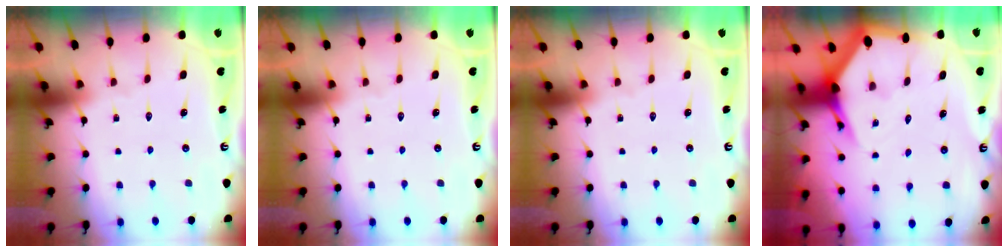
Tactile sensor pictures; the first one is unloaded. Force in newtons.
{"total": 0.0}
{"total": 0.0}
{"total": 5.0, "press": 4.9, "slide": 0.8}